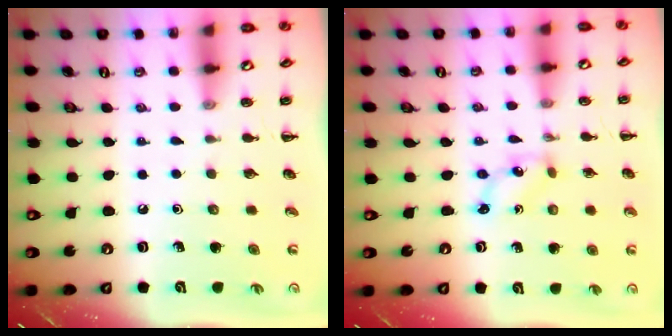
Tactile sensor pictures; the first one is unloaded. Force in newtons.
{"total": 1.4, "press": 1.4, "slide": 0.3}